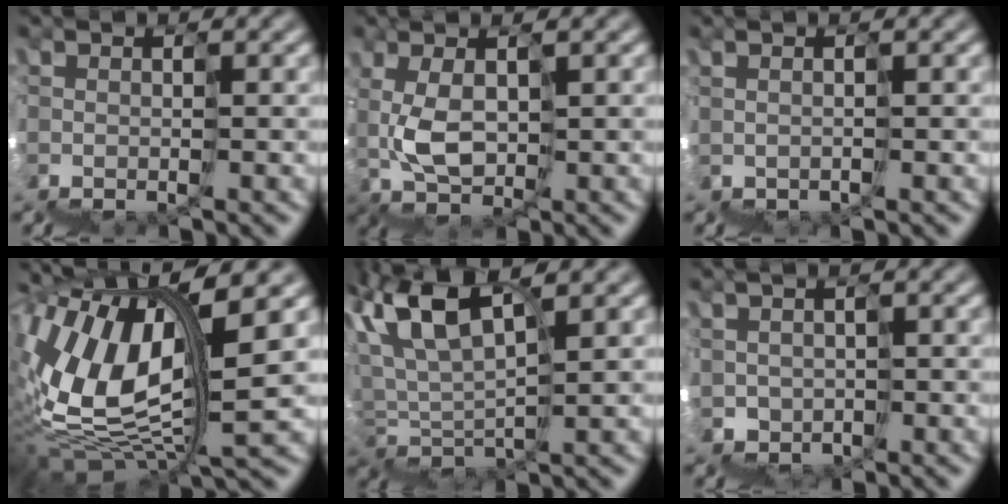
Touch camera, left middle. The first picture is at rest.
{"total": 2.3, "force": [1.7, -1.4, -0.8], "torque": [-0.006, 0.038, 0.020]}
{"total": 2.2, "force": [0.9, -1.5, -1.3], "torque": [0.028, 0.016, 0.009]}
{"total": 6.3, "force": [4.9, 1.2, 3.8], "torque": [-0.109, 0.038, 0.076]}
{"total": 3.9, "force": [3.9, -0.7, -0.1], "torque": [-0.014, 0.049, 0.049]}
{"total": 1.6, "force": [0.8, 0.5, -1.3], "torque": [0.022, 0.010, 0.010]}